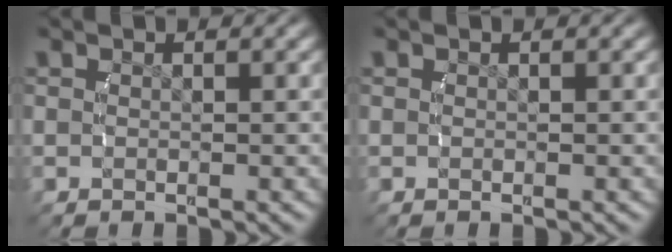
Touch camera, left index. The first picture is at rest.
{"total": 0.0}